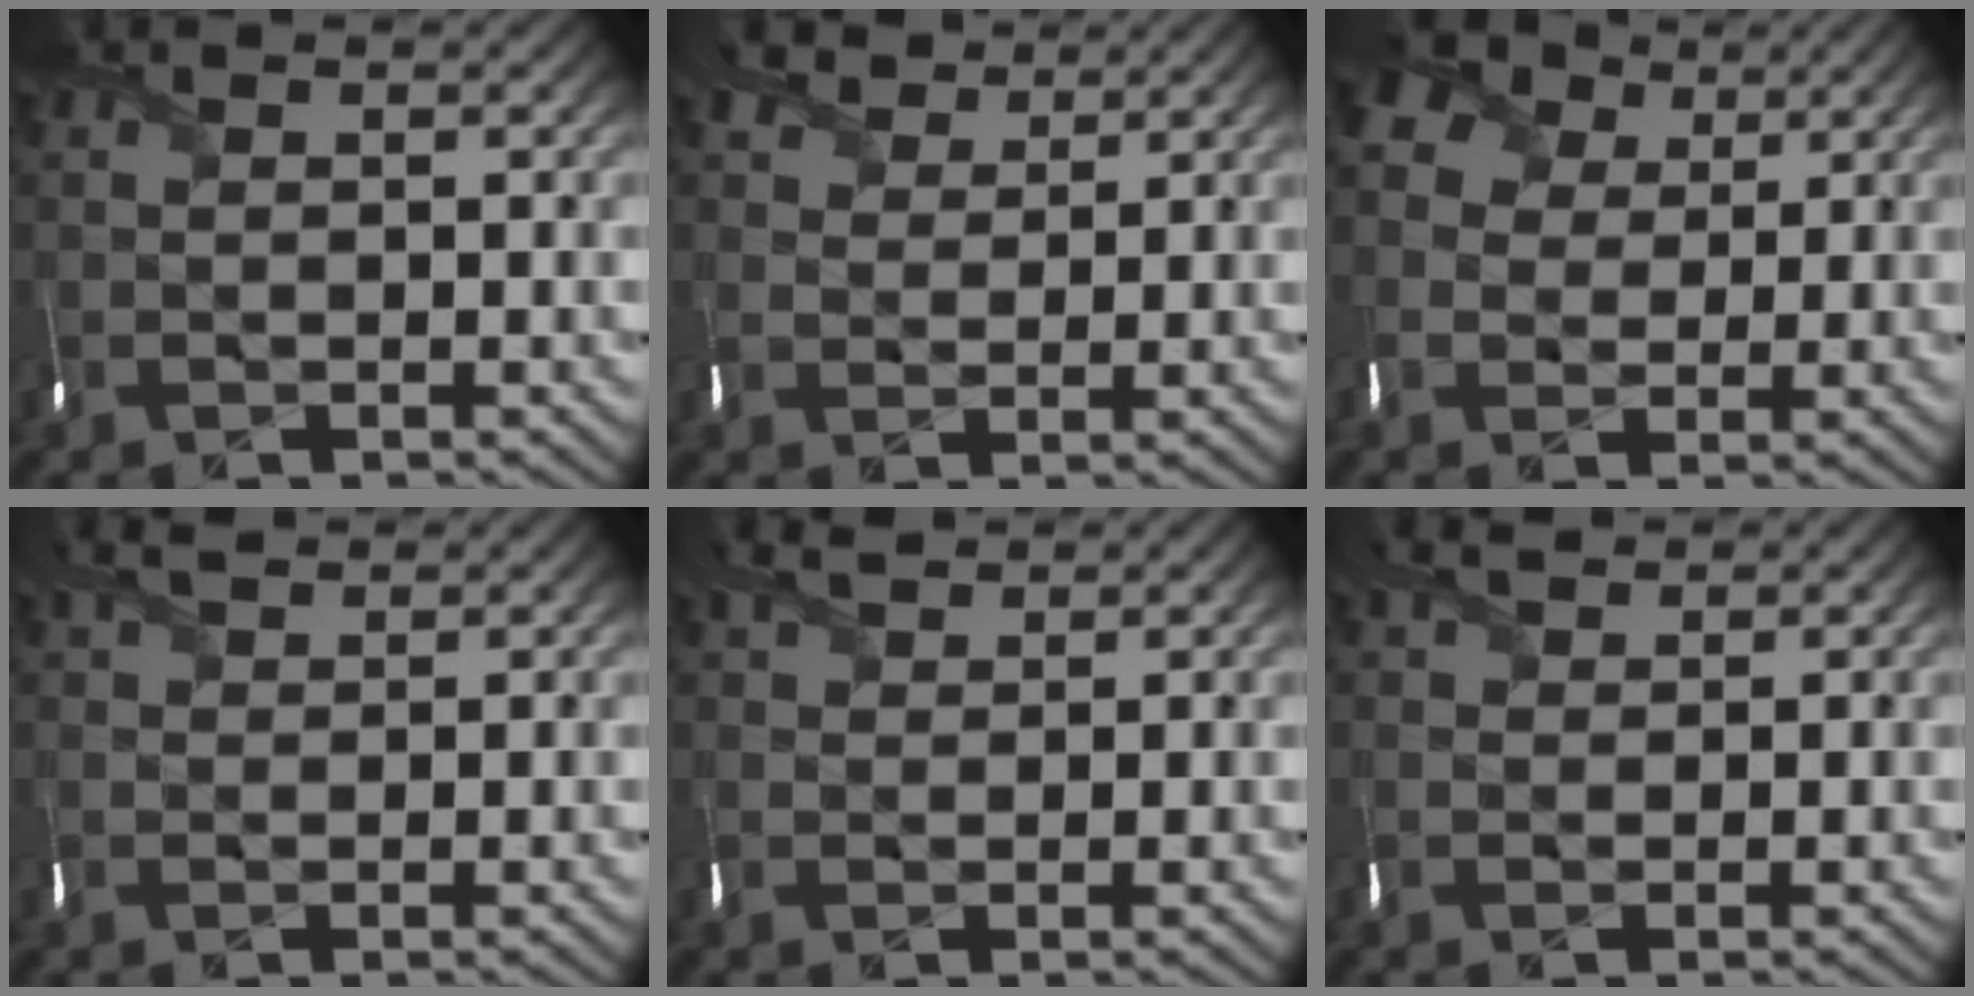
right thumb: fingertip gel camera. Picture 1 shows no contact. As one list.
[{"total": 3.0, "force": [2.6, 1.3, -0.4], "torque": [-0.004, 0.006, 0.046]}, {"total": 5.7, "force": [2.8, 4.5, 2.0], "torque": [-0.067, 0.015, 0.043]}, {"total": 1.5, "force": [1.4, 0.0, -0.6], "torque": [-0.003, 0.007, 0.025]}, {"total": 1.8, "force": [1.7, 0.2, -0.5], "torque": [-0.005, 0.006, 0.031]}, {"total": 1.5, "force": [1.3, 0.2, -0.8], "torque": [0.002, 0.006, 0.022]}]